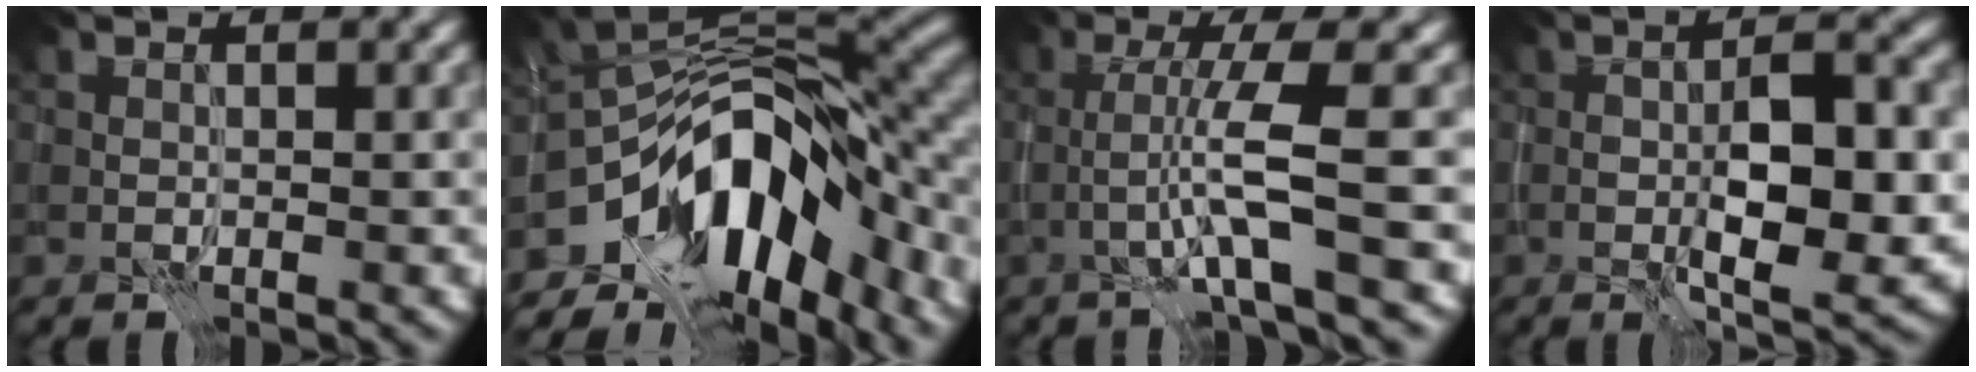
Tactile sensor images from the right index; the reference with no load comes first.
{"total": 12.9, "force": [-6.4, 6.9, 8.7], "torque": [-0.127, 0.012, -0.113]}
{"total": 4.8, "force": [-1.4, 0.0, 4.6], "torque": [-0.086, 0.009, -0.030]}
{"total": 7.7, "force": [-0.8, 2.9, 7.1], "torque": [-0.116, -0.005, -0.010]}